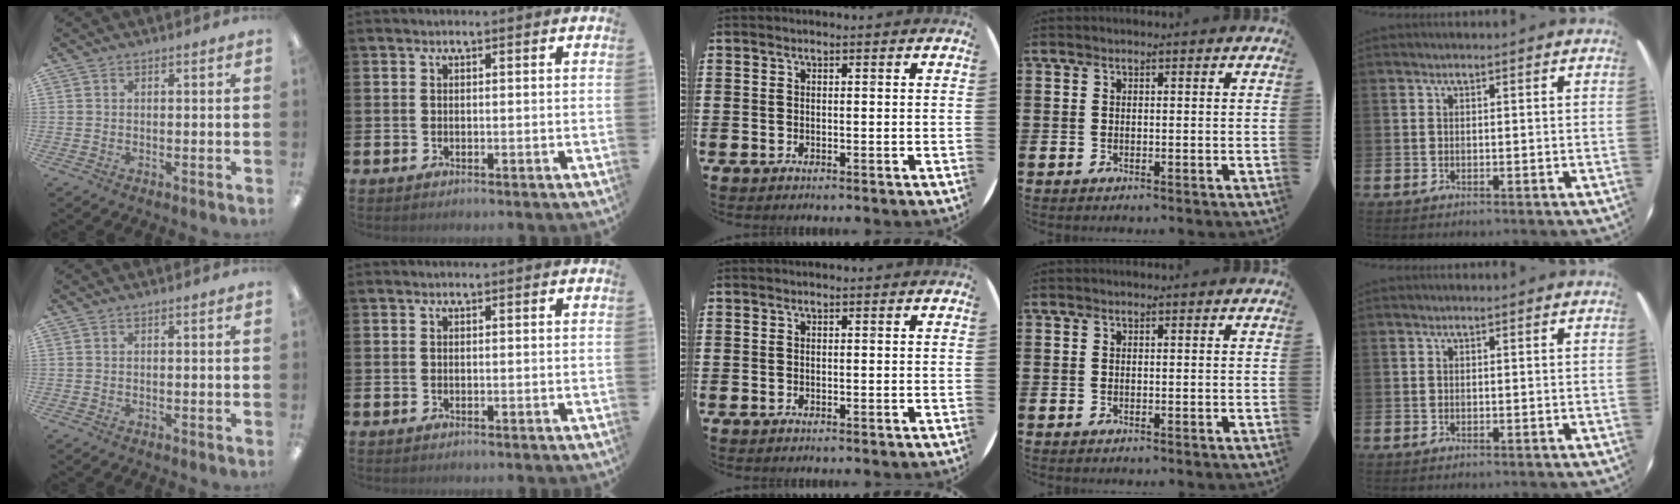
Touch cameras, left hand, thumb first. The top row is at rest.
{}